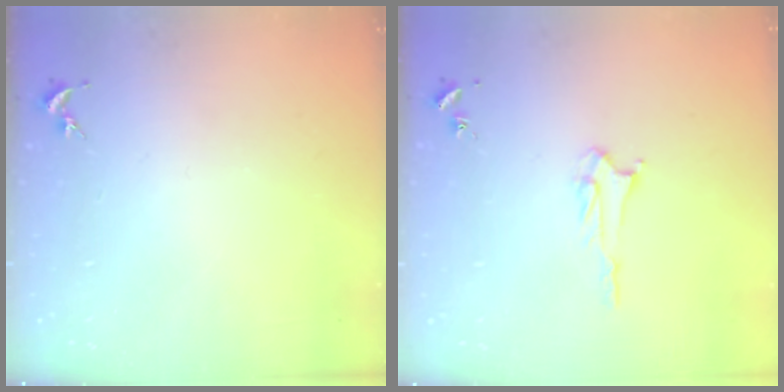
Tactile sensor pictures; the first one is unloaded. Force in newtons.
{"total": 2.6, "press": 2.6, "slide": 0.3}